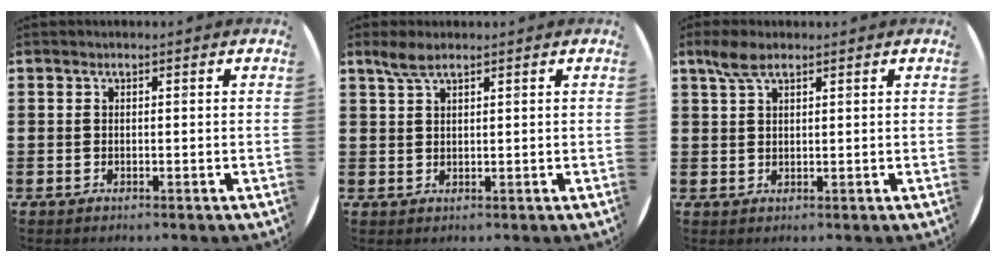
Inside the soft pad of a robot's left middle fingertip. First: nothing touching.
{"total": 2.6, "force": [2.0, 0.6, 1.5], "torque": [-0.034, 0.004, 0.036]}
{"total": 3.1, "force": [2.2, 1.1, 2.0], "torque": [-0.043, 0.006, 0.040]}